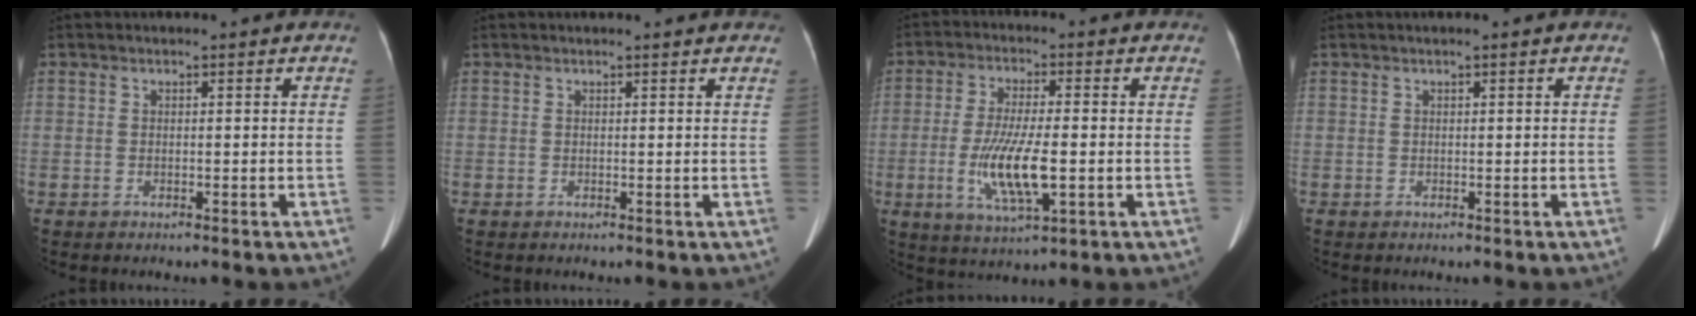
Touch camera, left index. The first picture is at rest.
{"total": 4.6, "force": [4.3, 0.7, 1.4], "torque": [-0.017, 0.011, 0.031]}
{"total": 9.7, "force": [-1.9, 1.9, 9.4], "torque": [-0.190, -0.015, -0.032]}
{"total": 0.0}